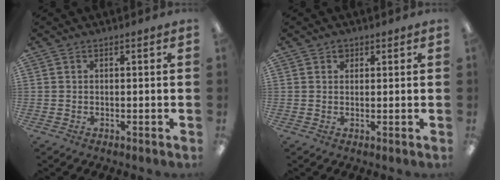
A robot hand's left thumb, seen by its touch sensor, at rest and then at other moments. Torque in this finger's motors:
{"motor_torque": [0.13, -0.01, 0.39, -0.05, -0.01]}